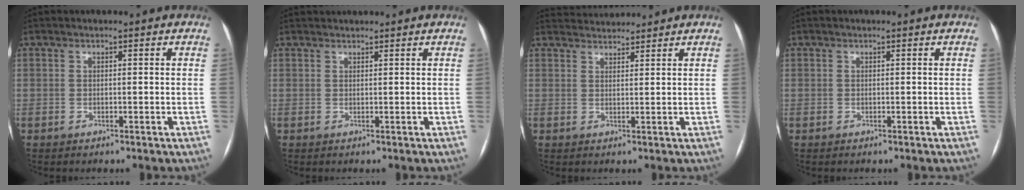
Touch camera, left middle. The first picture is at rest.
{"total": 2.0, "force": [2.0, 0.2, 0.3], "torque": [-0.007, 0.026, 0.034]}
{"total": 4.5, "force": [4.5, 0.4, 0.2], "torque": [-0.011, 0.028, 0.073]}
{"total": 0.0}